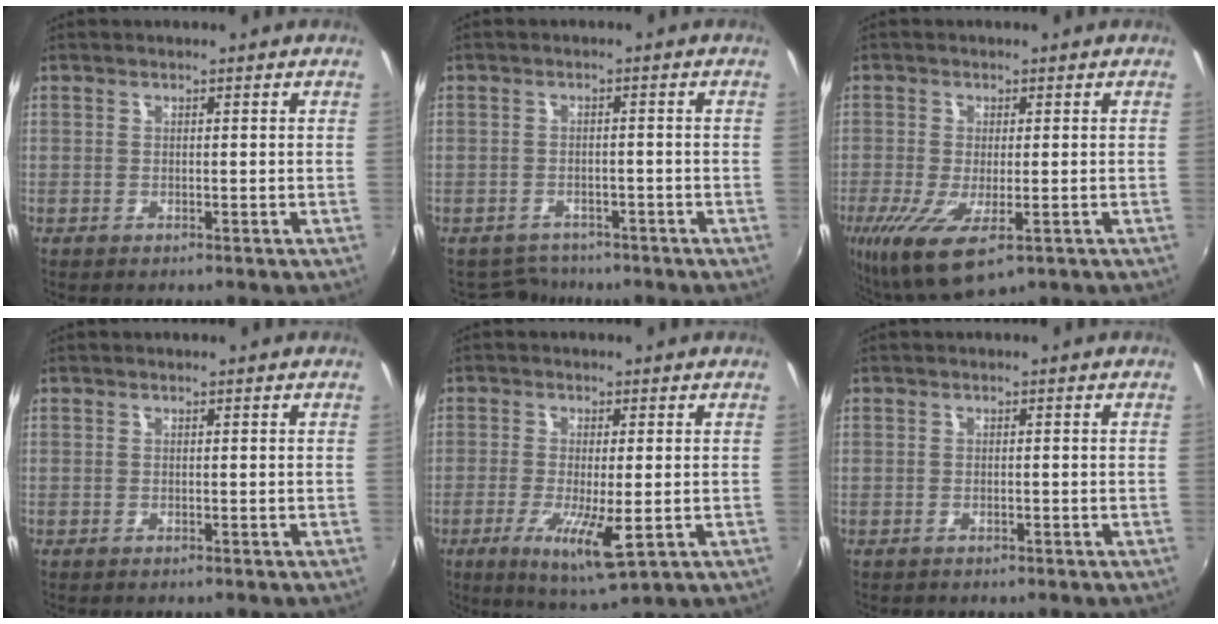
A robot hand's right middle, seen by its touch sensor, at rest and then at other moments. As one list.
[{"total": 5.4, "force": [-4.7, 2.7, 0.7], "torque": [-0.028, -0.001, -0.071]}, {"total": 10.6, "force": [-4.1, 4.0, 8.9], "torque": [-0.183, -0.044, -0.065]}, {"total": 0.0}, {"total": 11.2, "force": [-4.3, 2.3, 10.1], "torque": [-0.198, -0.031, -0.073]}, {"total": 0.9, "force": [-0.5, 0.7, 0.1], "torque": [-0.002, 0.000, -0.008]}]